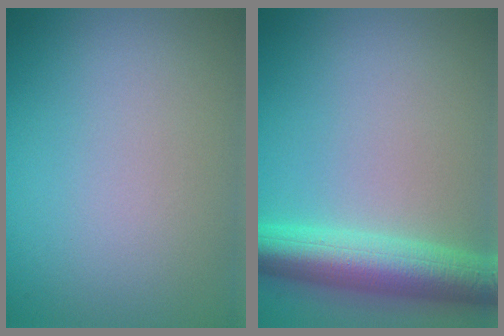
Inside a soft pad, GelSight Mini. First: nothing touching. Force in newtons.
{"total": 6.6, "press": 6.6, "slide": 0.2}